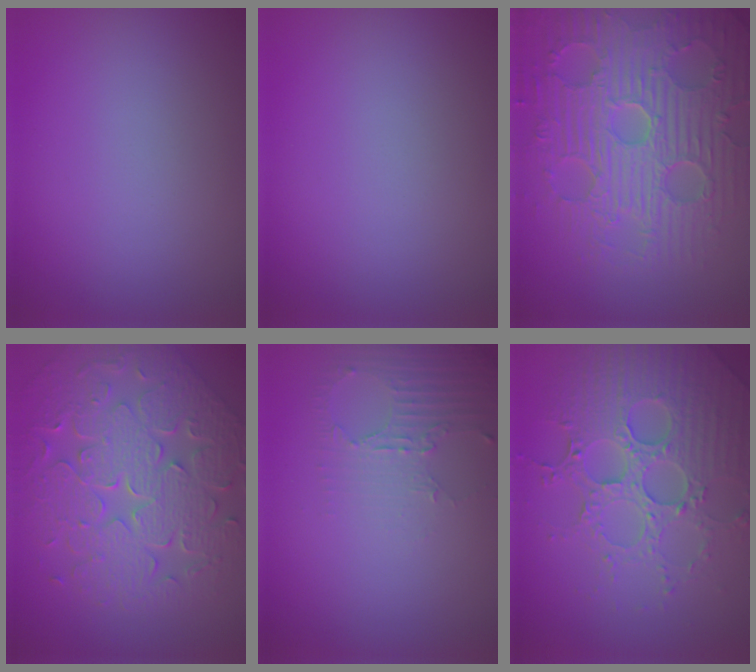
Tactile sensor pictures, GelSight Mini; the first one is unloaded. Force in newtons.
{"total": 0.0}
{"total": 9.1, "press": 6.7, "slide": 6.2}
{"total": 9.3, "press": 6.8, "slide": 6.2}
{"total": 2.5, "press": 1.8, "slide": 1.7}
{"total": 7.3, "press": 5.5, "slide": 4.9}